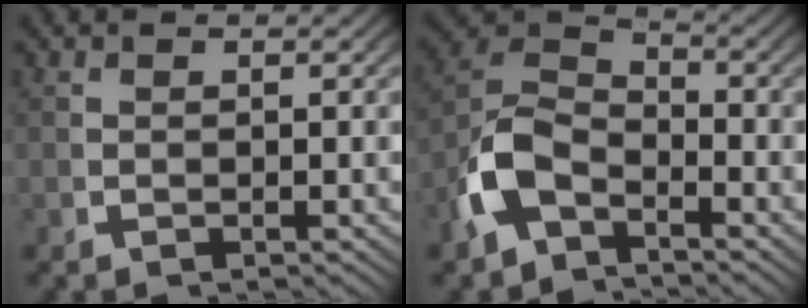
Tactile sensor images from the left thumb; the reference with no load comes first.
{"total": 7.8, "force": [-2.1, 5.8, 4.7], "torque": [-0.110, -0.013, -0.039]}